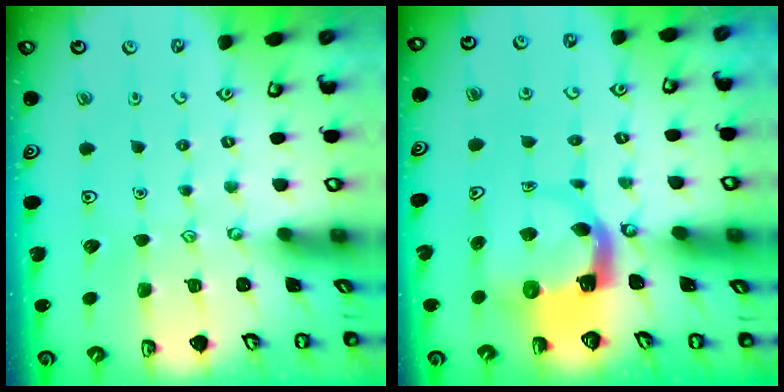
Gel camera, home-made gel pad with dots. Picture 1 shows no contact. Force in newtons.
{"total": 4.4, "press": 4.3, "slide": 0.8}